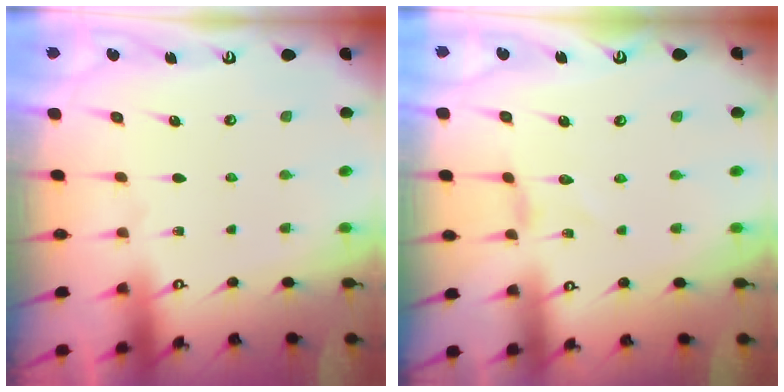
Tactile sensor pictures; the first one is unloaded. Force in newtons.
{"total": 0.0}